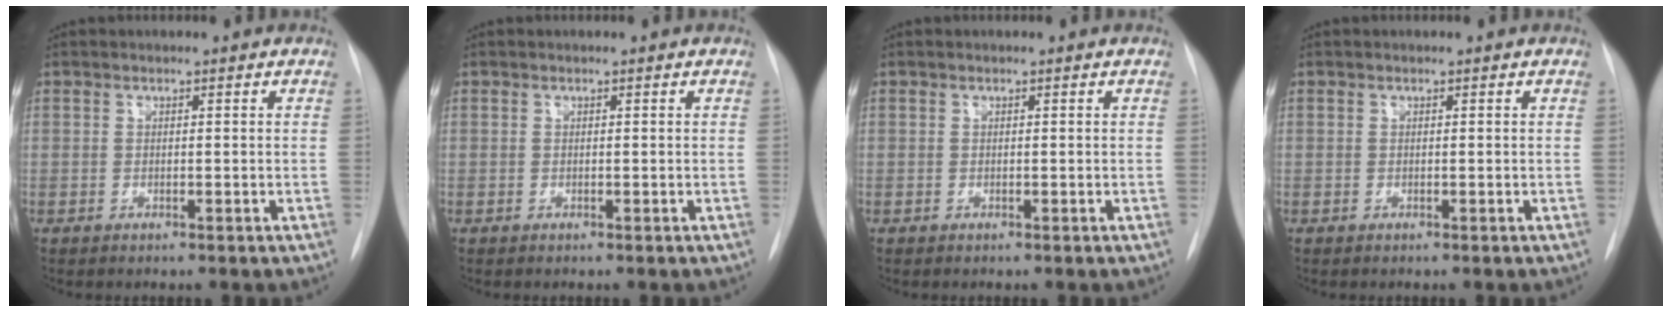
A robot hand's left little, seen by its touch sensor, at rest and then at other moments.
{"total": 0.0}
{"total": 0.0}
{"total": 0.0}